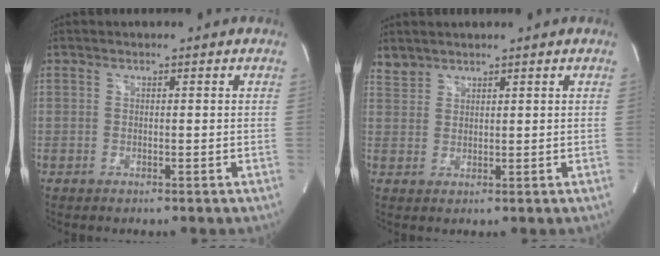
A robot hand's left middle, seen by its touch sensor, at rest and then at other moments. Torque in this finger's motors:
{"motor_torque": [0.02, -0.02, 0.01, 0.01]}